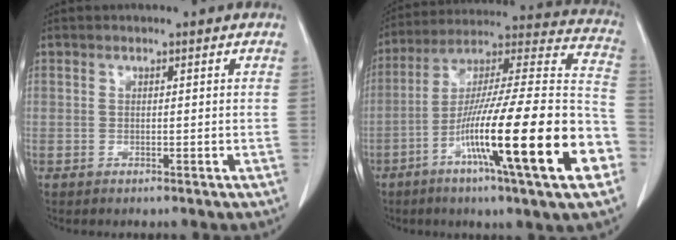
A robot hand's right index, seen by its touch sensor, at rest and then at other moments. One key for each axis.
{"total": 27.3, "fx": -9.9, "fy": 1.2, "fz": 25.4, "tx": -0.361, "ty": -0.019, "tz": -0.169}